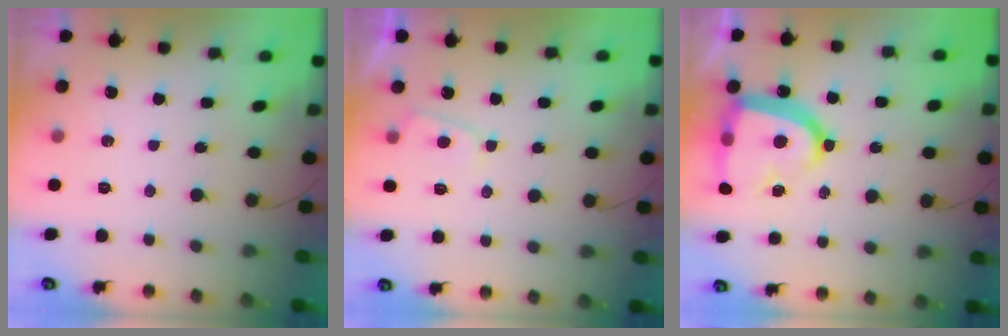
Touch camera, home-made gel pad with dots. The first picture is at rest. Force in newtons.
{"total": 3.2, "press": 3.2, "slide": 0.3}
{"total": 19.3, "press": 19.2, "slide": 1.9}